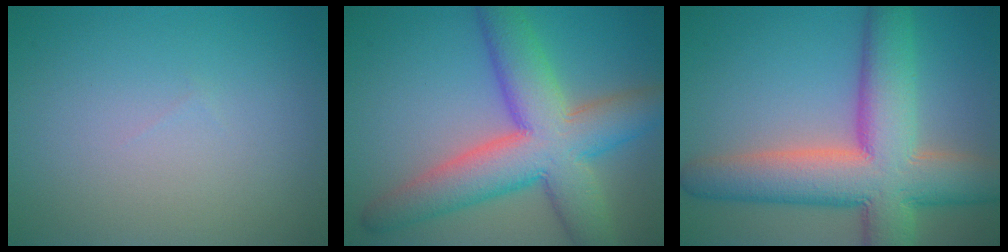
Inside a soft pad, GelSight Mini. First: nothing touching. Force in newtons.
{"total": 10.2, "press": 10.2, "slide": 0.6}
{"total": 11.8, "press": 11.8, "slide": 1.0}